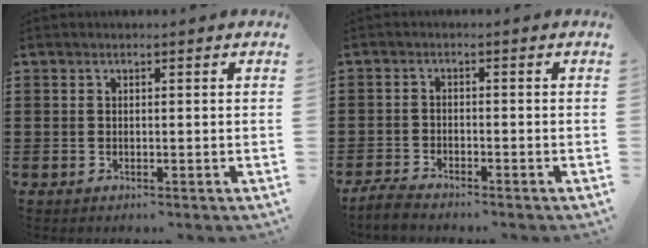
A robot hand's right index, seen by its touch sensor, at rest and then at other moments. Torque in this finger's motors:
{"motor_torque": [-0.73, 0.79, -0.72, -0.21]}